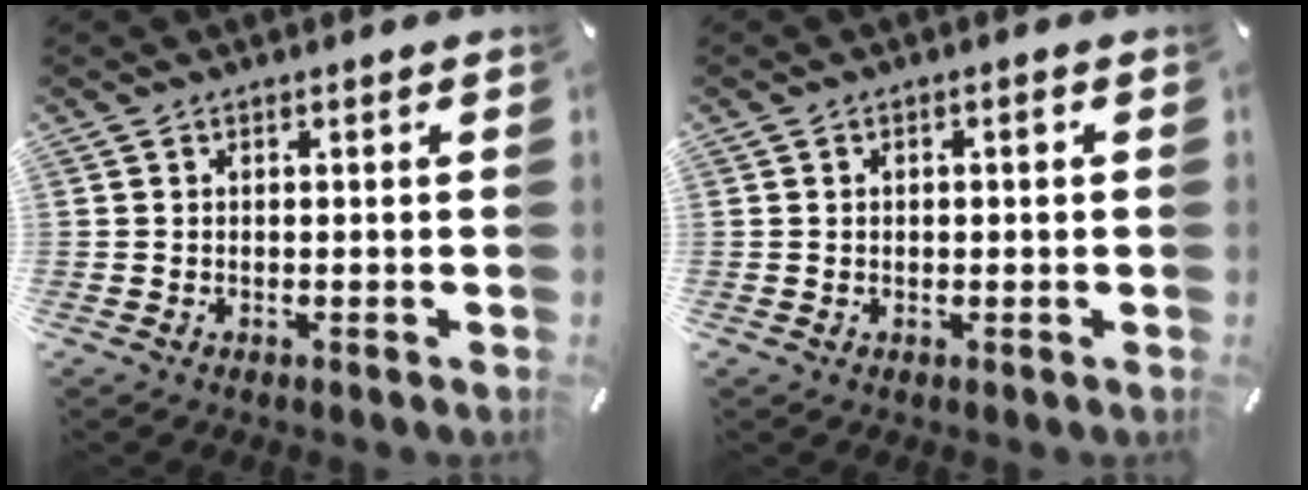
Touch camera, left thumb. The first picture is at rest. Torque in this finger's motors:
{"motor_torque": [-0.45, -0.25, 0.03, 0.12, -0.01]}